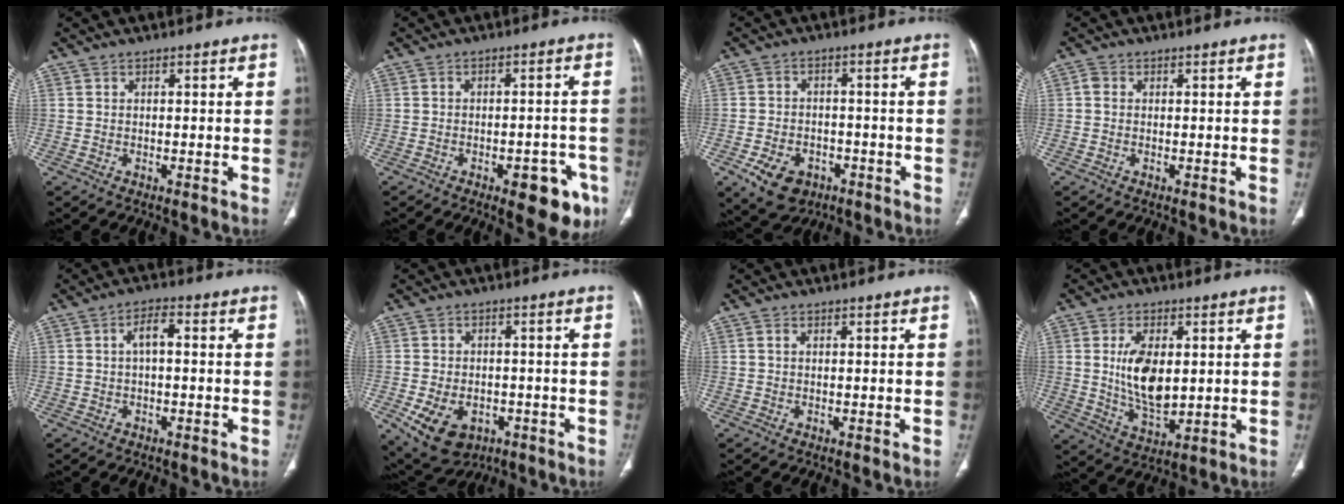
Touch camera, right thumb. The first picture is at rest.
{"total": 10.0, "force": [-4.9, 4.5, 7.5], "torque": [-0.060, 0.023, -0.055]}
{"total": 9.4, "force": [-4.6, 6.7, 4.7], "torque": [-0.074, 0.027, -0.064]}
{"total": 1.0, "force": [0.0, 0.8, 0.6], "torque": [-0.010, 0.001, -0.002]}
{"total": 3.8, "force": [0.3, 1.6, 3.4], "torque": [-0.061, 0.013, 0.003]}
{"total": 12.3, "force": [-4.9, 8.8, 7.1], "torque": [-0.121, 0.015, -0.060]}
{"total": 0.6, "force": [0.2, 0.4, 0.4], "torque": [-0.010, 0.004, 0.003]}
{"total": 11.0, "force": [1.5, 5.8, 9.1], "torque": [-0.155, -0.018, 0.039]}